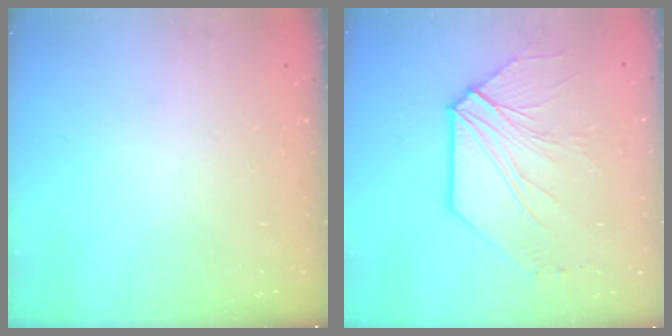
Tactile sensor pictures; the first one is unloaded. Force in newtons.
{"total": 8.1, "press": 8.0, "slide": 1.4}